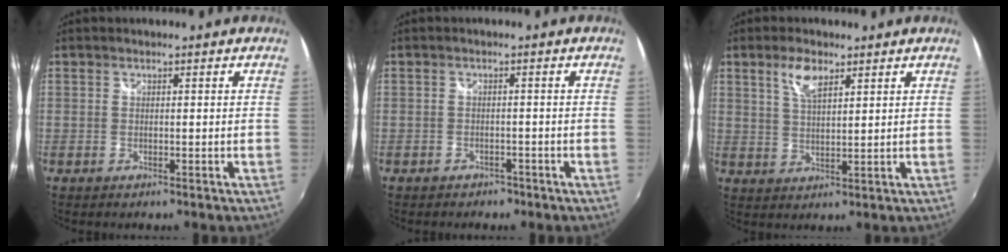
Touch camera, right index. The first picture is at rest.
{"total": 3.1, "force": [-2.3, 1.9, 0.6], "torque": [-0.019, -0.006, -0.033]}
{"total": 5.2, "force": [3.1, 2.0, 3.7], "torque": [-0.069, 0.005, 0.058]}